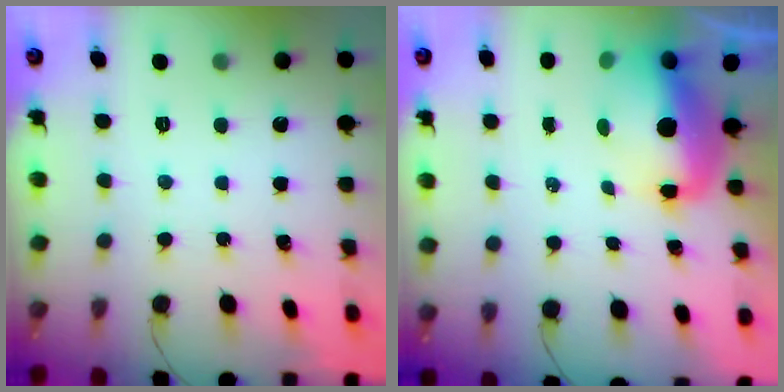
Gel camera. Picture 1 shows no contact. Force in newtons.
{"total": 10.4, "press": 10.1, "slide": 2.4}